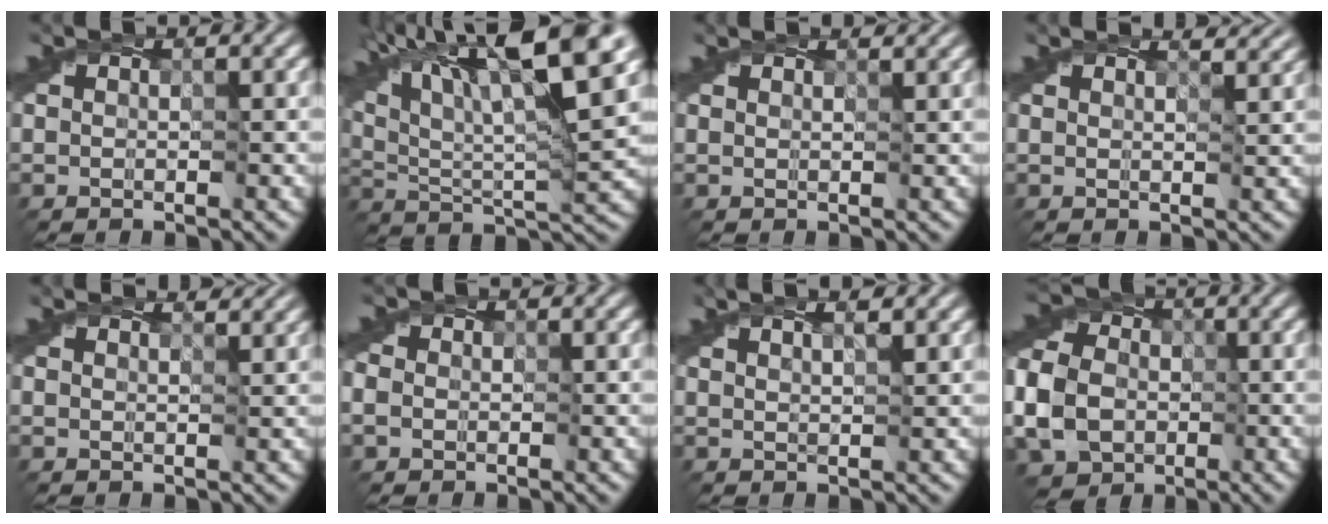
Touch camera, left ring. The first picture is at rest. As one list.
[{"total": 14.8, "force": [7.6, 4.0, 12.1], "torque": [-0.215, 0.023, 0.130]}, {"total": 1.4, "force": [1.2, 0.3, 0.5], "torque": [-0.007, 0.002, 0.007]}, {"total": 2.8, "force": [2.0, 1.0, 1.7], "torque": [-0.019, 0.005, 0.008]}, {"total": 2.2, "force": [1.9, 0.5, 1.0], "torque": [-0.020, 0.002, 0.012]}, {"total": 1.1, "force": [-0.3, 1.1, 0.2], "torque": [0.000, 0.002, -0.007]}, {"total": 2.8, "force": [2.1, 0.7, 1.7], "torque": [-0.004, 0.004, 0.008]}, {"total": 7.9, "force": [-2.4, 6.4, 3.9], "torque": [-0.101, -0.005, -0.062]}]